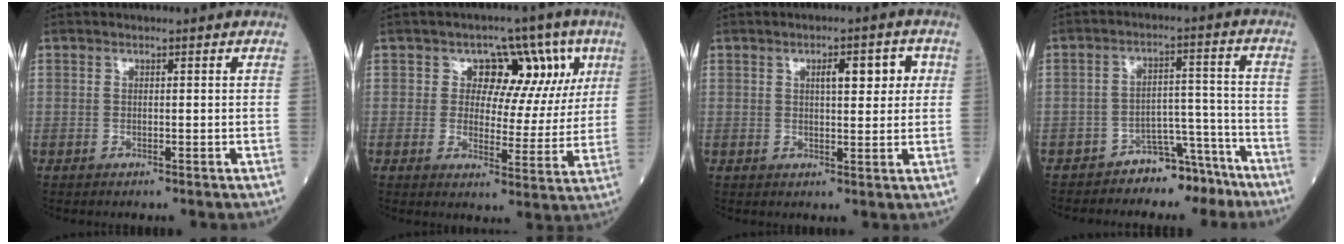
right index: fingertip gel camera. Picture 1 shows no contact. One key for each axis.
{"total": 9.9, "fx": 3.7, "fy": 6.6, "fz": 6.4, "tx": -0.054, "ty": 0.028, "tz": 0.050}
{"total": 5.2, "fx": 1.7, "fy": 1.6, "fz": 4.6, "tx": -0.064, "ty": 0.012, "tz": 0.024}
{"total": 6.5, "fx": -5.6, "fy": 3.1, "fz": 1.4, "tx": -0.006, "ty": 0.047, "tz": -0.087}